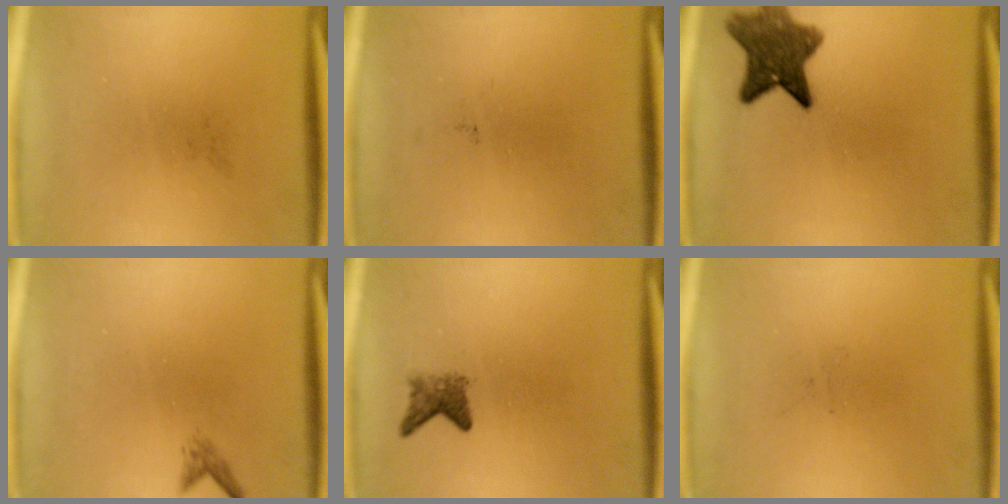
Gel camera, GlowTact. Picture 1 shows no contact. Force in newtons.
{"total": 0.0}
{"total": 8.3}
{"total": 1.0}
{"total": 2.3}
{"total": 0.0}